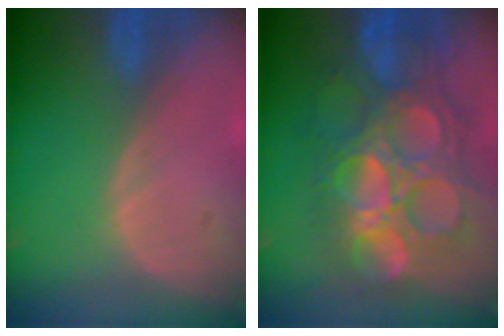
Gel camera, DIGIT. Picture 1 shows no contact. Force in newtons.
{"total": 13.6, "press": 13.5, "slide": 1.4}